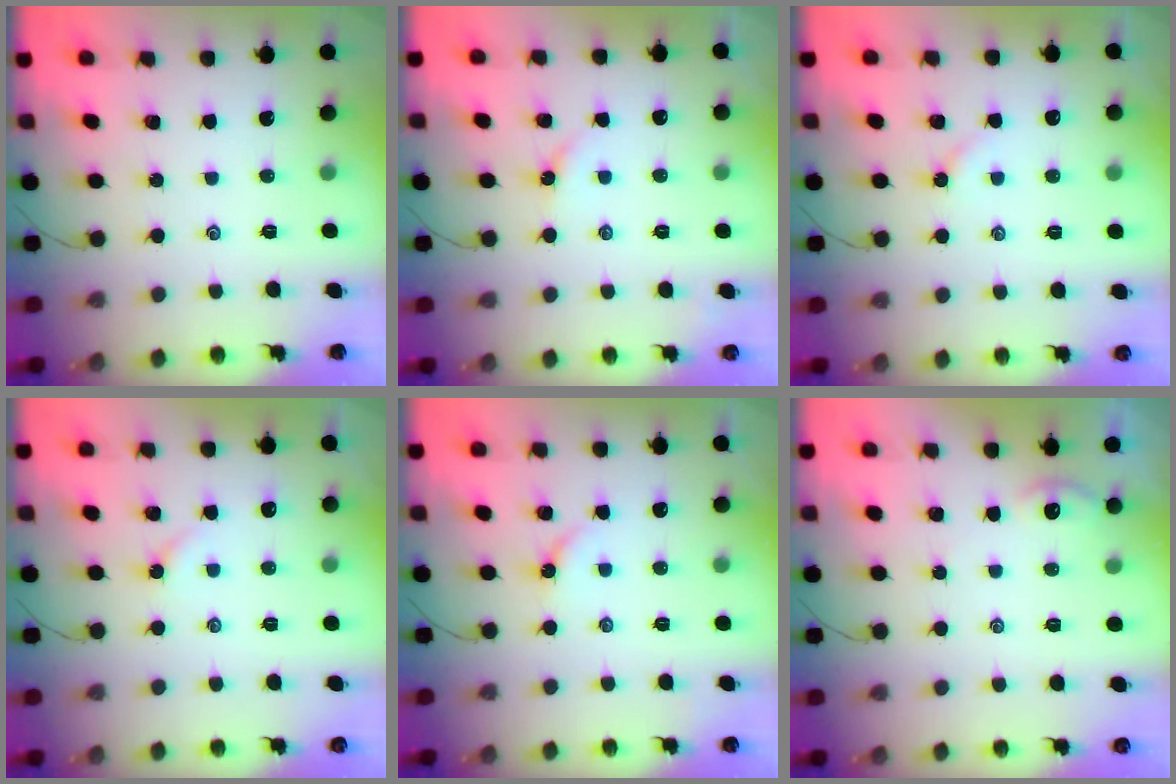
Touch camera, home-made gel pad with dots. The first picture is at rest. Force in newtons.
{"total": 2.0, "press": 1.9, "slide": 0.3}
{"total": 3.0, "press": 3.0, "slide": 0.4}
{"total": 3.8, "press": 3.8, "slide": 0.4}
{"total": 4.8, "press": 4.8, "slide": 0.5}
{"total": 2.0, "press": 2.0, "slide": 0.2}